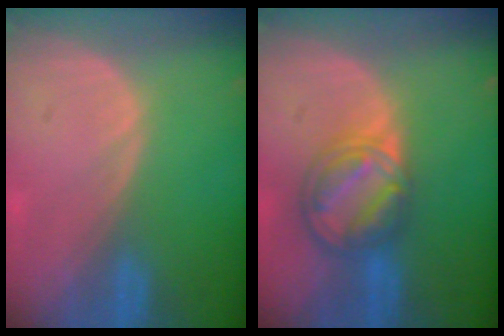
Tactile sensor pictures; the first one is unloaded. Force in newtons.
{"total": 8.4, "press": 7.1, "slide": 4.5}